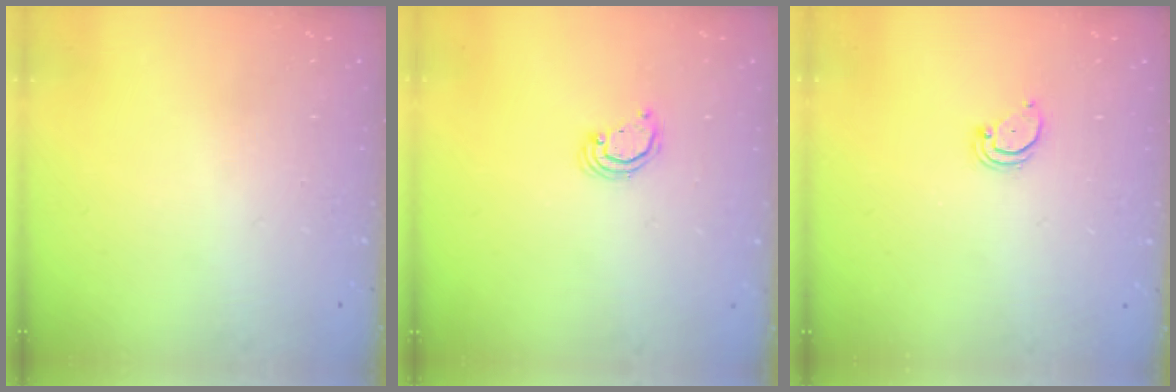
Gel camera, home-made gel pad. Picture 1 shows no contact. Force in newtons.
{"total": 2.2, "press": 2.2, "slide": 0.2}
{"total": 2.0, "press": 2.0, "slide": 0.2}